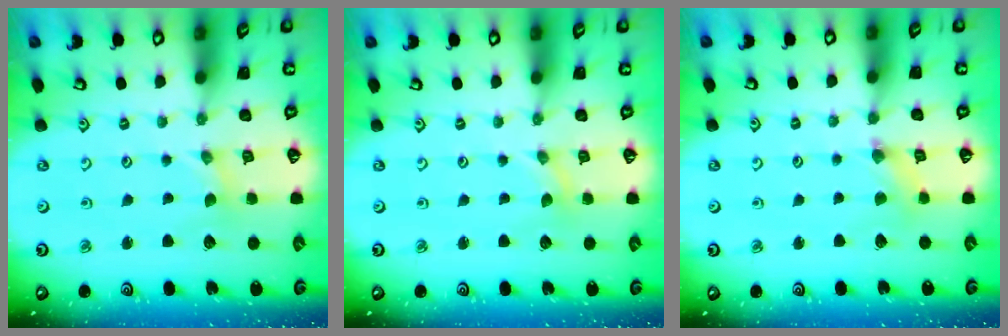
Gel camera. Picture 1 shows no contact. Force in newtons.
{"total": 0.0}
{"total": 1.9, "press": 1.9, "slide": 0.3}